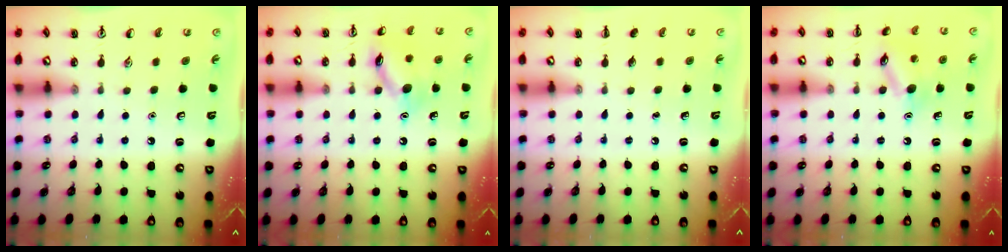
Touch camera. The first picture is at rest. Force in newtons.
{"total": 11.7, "press": 11.7, "slide": 0.7}
{"total": 0.0}
{"total": 11.0, "press": 10.9, "slide": 1.4}